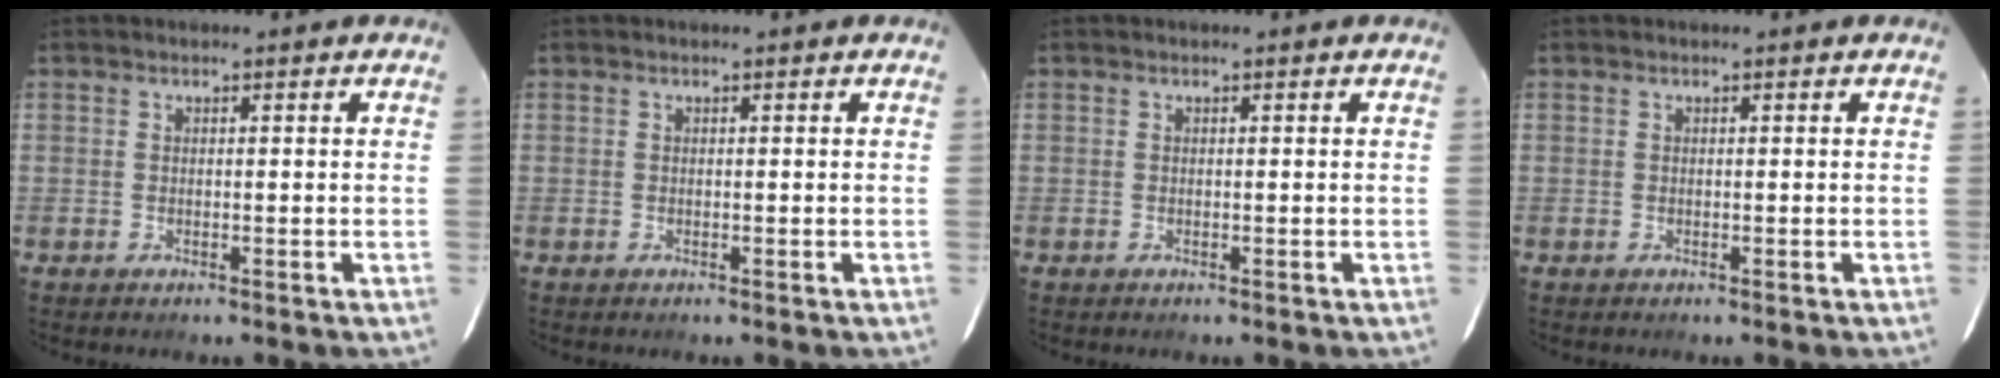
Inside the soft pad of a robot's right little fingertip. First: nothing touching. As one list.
[{"total": 0.0}, {"total": 0.0}, {"total": 0.0}]